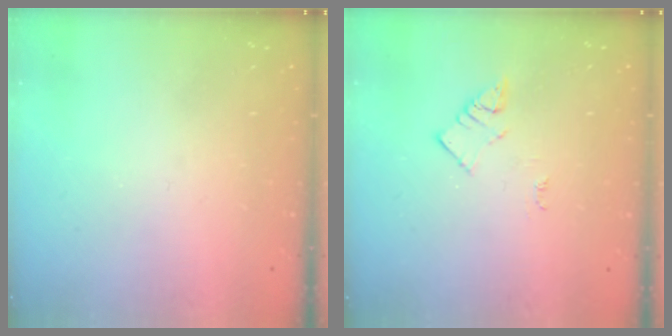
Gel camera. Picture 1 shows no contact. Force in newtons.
{"total": 2.7, "press": 2.6, "slide": 0.4}